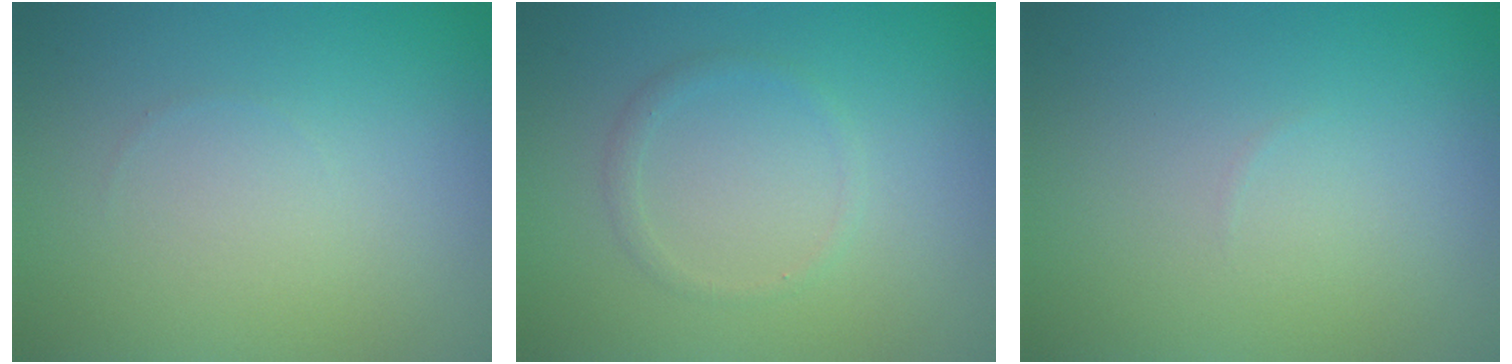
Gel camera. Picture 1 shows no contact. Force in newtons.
{"total": 0.9, "press": 0.9, "slide": 0.1}
{"total": 0.0}